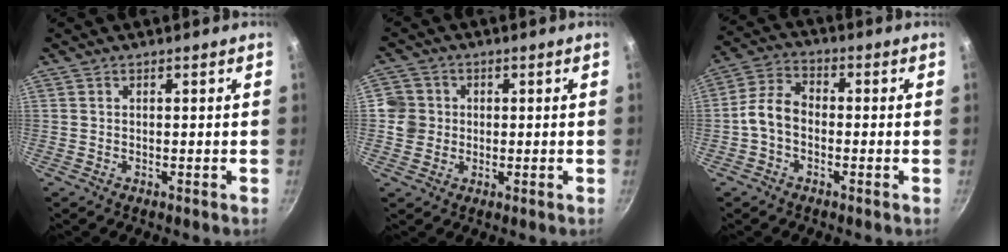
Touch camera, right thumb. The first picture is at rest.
{"total": 5.3, "force": [0.1, 5.2, 1.2], "torque": [0.000, 0.007, -0.002]}
{"total": 7.1, "force": [-1.5, 4.9, 4.9], "torque": [-0.088, 0.028, -0.040]}